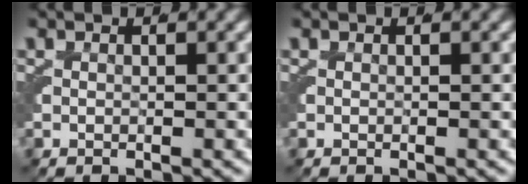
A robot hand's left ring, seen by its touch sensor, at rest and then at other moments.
{"total": 0.0}